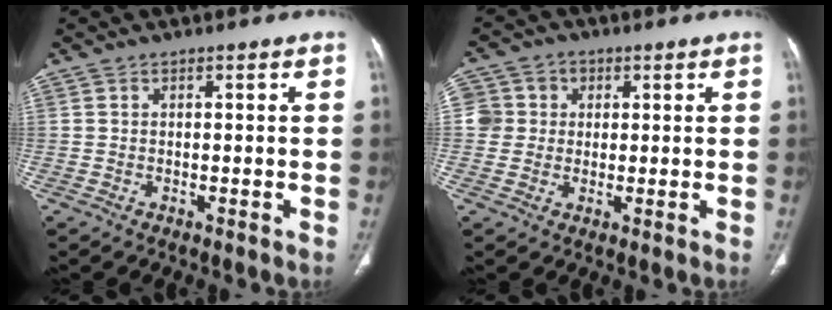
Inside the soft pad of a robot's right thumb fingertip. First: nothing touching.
{"total": 6.1, "force": [1.0, 5.9, 1.2], "torque": [0.004, 0.011, 0.014]}